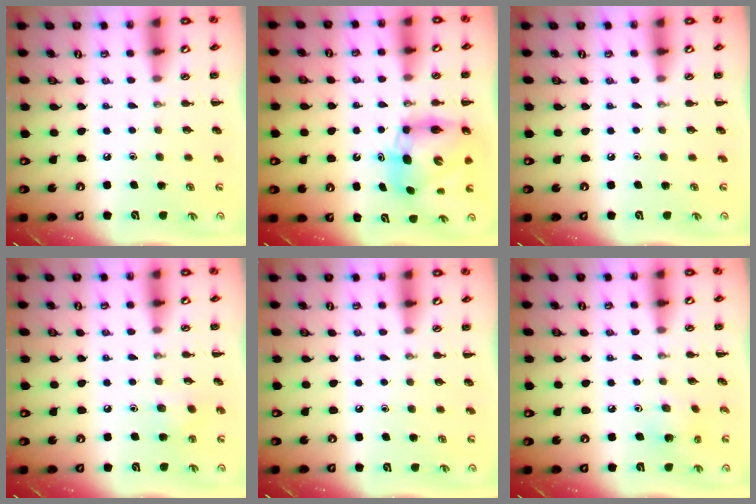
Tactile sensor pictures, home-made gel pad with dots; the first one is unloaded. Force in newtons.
{"total": 7.6, "press": 7.3, "slide": 2.1}
{"total": 0.0}
{"total": 4.7, "press": 4.5, "slide": 1.1}
{"total": 0.0}
{"total": 3.6, "press": 3.5, "slide": 0.7}